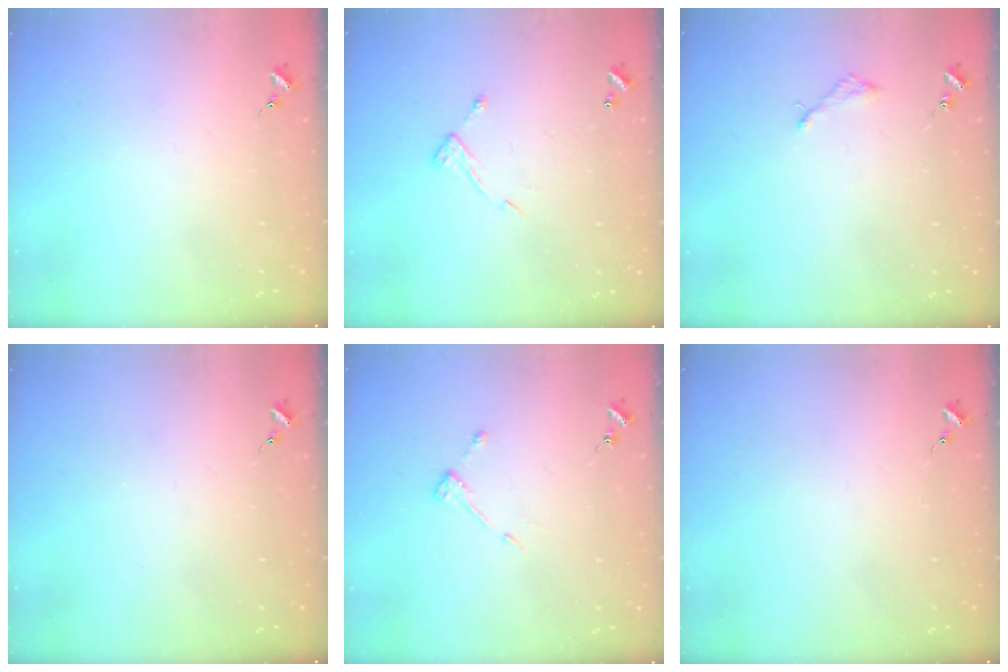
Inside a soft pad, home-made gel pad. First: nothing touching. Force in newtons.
{"total": 6.4, "press": 6.4, "slide": 0.7}
{"total": 2.2, "press": 2.2, "slide": 0.2}
{"total": 0.0}
{"total": 4.0, "press": 4.0, "slide": 0.5}
{"total": 0.0}